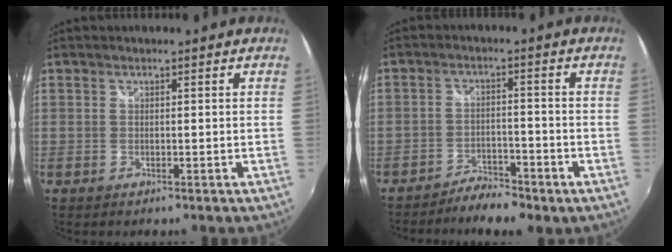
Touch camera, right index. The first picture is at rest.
{"total": 6.2, "force": [-5.1, 2.1, 2.9], "torque": [-0.074, -0.001, -0.082]}